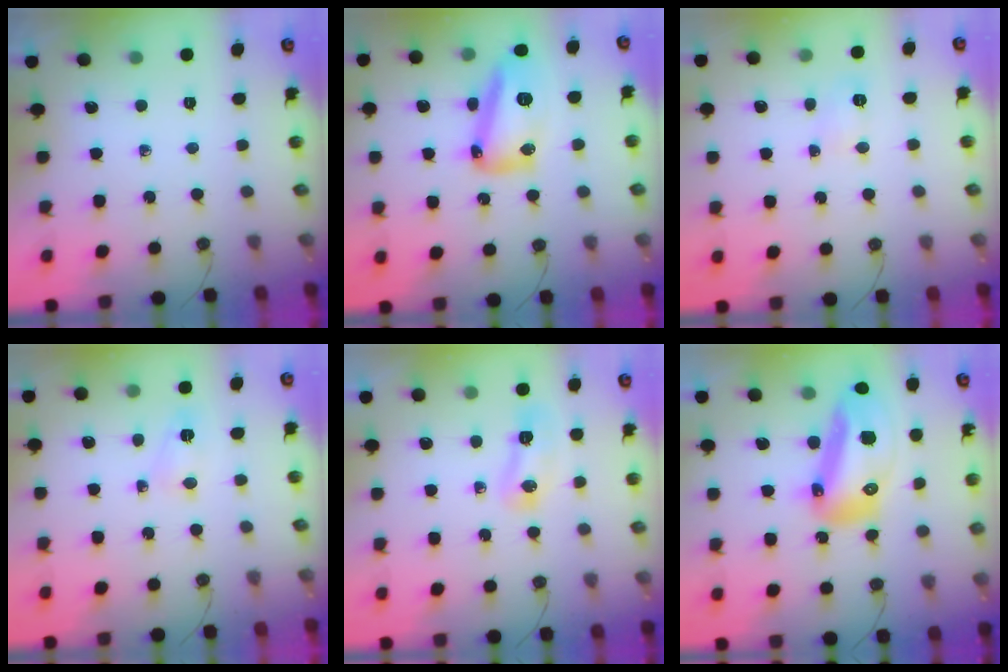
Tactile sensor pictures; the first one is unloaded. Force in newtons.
{"total": 14.2, "press": 14.1, "slide": 1.5}
{"total": 3.7, "press": 3.7, "slide": 0.4}
{"total": 4.0, "press": 4.0, "slide": 0.6}
{"total": 23.1, "press": 9.5, "slide": 21.1}
{"total": 18.9, "press": 18.8, "slide": 2.3}